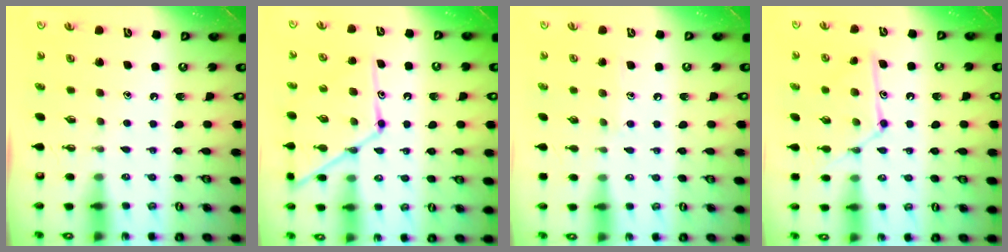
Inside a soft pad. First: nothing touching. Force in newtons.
{"total": 13.7, "press": 13.7, "slide": 1.0}
{"total": 6.3, "press": 6.3, "slide": 0.5}
{"total": 12.8, "press": 12.8, "slide": 0.6}